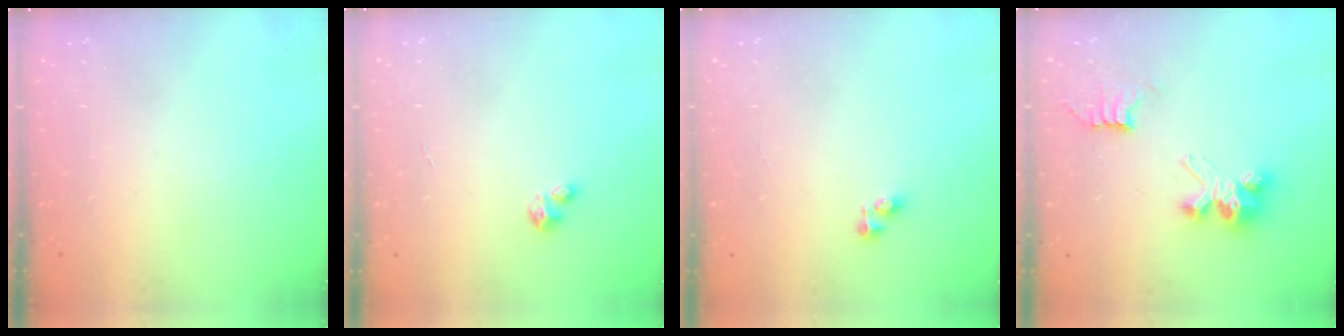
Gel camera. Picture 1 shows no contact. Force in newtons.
{"total": 2.0, "press": 2.0, "slide": 0.2}
{"total": 2.9, "press": 2.9, "slide": 0.3}
{"total": 7.3, "press": 7.3, "slide": 0.1}